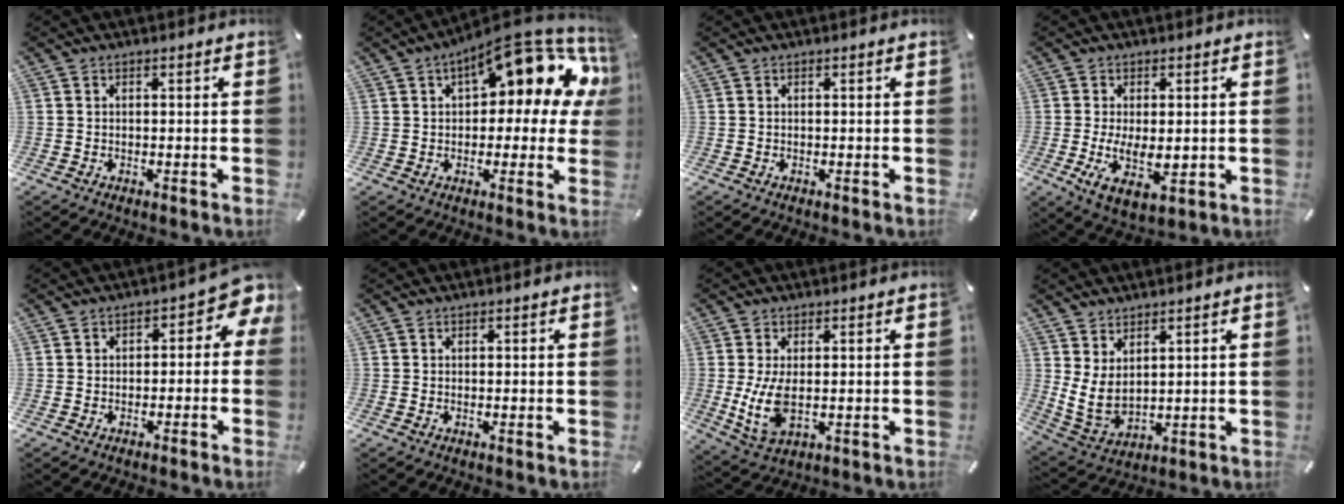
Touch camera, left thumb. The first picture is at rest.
{"total": 17.1, "force": [8.1, 7.4, 13.1], "torque": [-0.176, -0.047, 0.134]}
{"total": 0.0}
{"total": 8.5, "force": [-0.4, 4.6, 7.1], "torque": [-0.138, -0.014, -0.004]}
{"total": 5.0, "force": [0.1, 3.1, 3.9], "torque": [-0.046, -0.008, -0.009]}
{"total": 0.0}
{"total": 7.9, "force": [0.0, 4.0, 6.8], "torque": [-0.150, -0.011, -0.002]}
{"total": 6.5, "force": [3.0, 4.1, 4.0], "torque": [-0.099, -0.024, 0.056]}